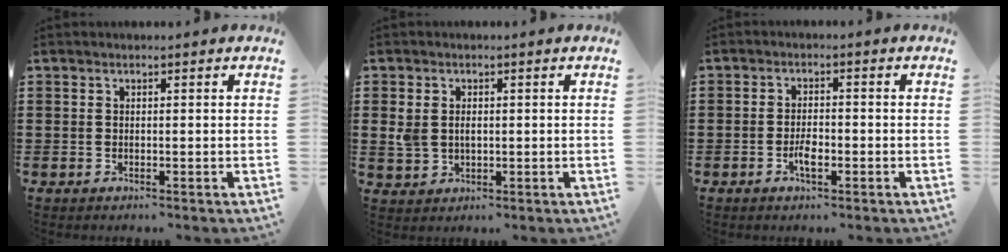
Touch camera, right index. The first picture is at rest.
{"total": 2.4, "force": [0.3, 1.8, 1.7], "torque": [-0.043, 0.006, 0.002]}
{"total": 3.1, "force": [-1.3, 1.0, 2.6], "torque": [-0.054, -0.004, -0.024]}